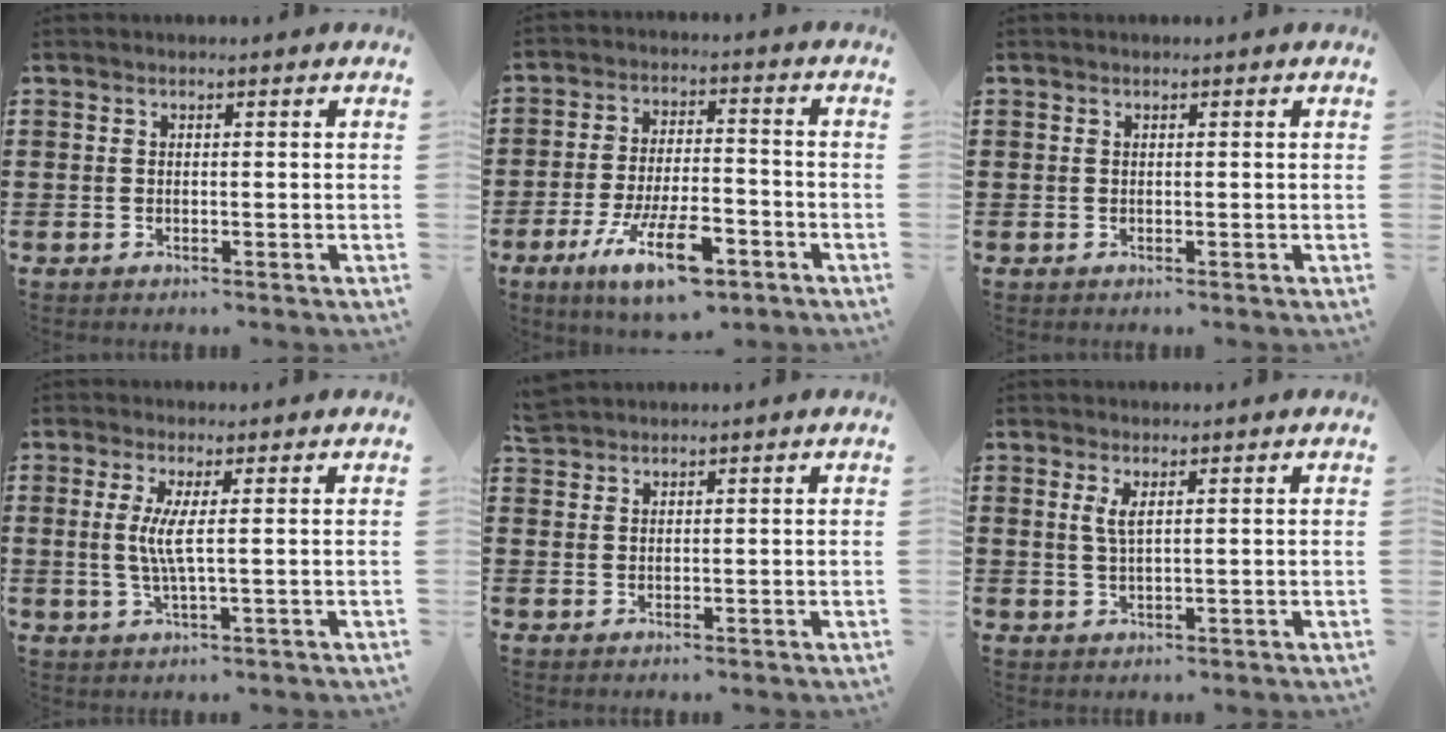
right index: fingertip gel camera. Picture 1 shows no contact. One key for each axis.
{"total": 11.3, "fx": -6.2, "fy": 3.5, "fz": 8.7, "tx": -0.176, "ty": 0.007, "tz": -0.113}
{"total": 0.0}
{"total": 4.3, "fx": 0.5, "fy": -0.1, "fz": 4.2, "tx": -0.095, "ty": -0.012, "tz": 0.002}
{"total": 1.8, "fx": 1.7, "fy": 0.5, "fz": 0.0, "tx": -0.005, "ty": 0.001, "tz": 0.036}
{"total": 2.2, "fx": 1.0, "fy": 0.5, "fz": 1.9, "tx": -0.040, "ty": 0.002, "tz": 0.017}